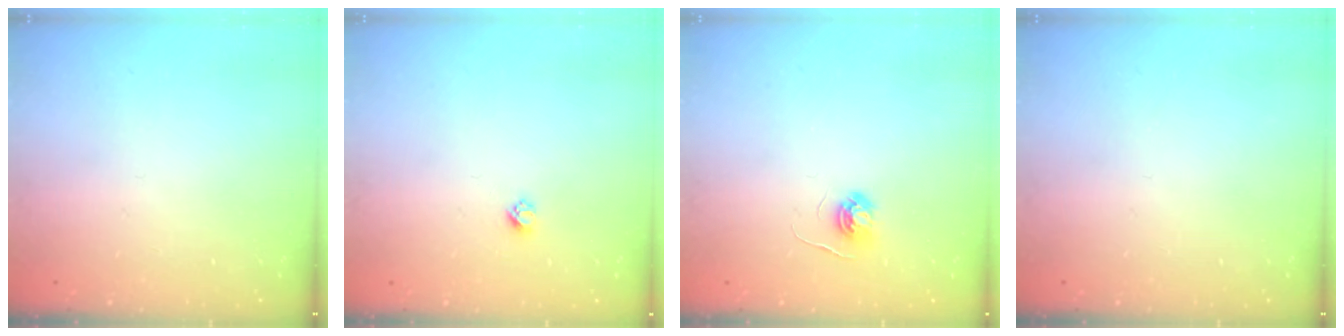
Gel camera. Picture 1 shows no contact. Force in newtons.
{"total": 2.4, "press": 2.4, "slide": 0.2}
{"total": 4.0, "press": 4.0, "slide": 0.5}
{"total": 0.0}